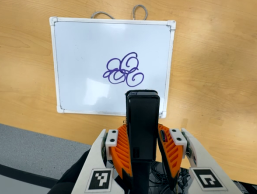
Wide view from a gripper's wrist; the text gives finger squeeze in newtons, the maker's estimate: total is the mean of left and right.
{"total": 5.2, "left": 3.7, "right": 6.7}